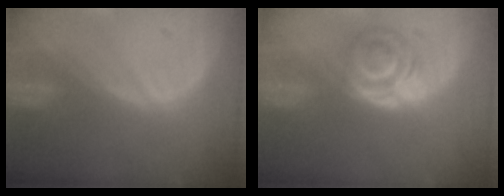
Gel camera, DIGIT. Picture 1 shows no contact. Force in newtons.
{"total": 6.2, "press": 5.2, "slide": 3.3}